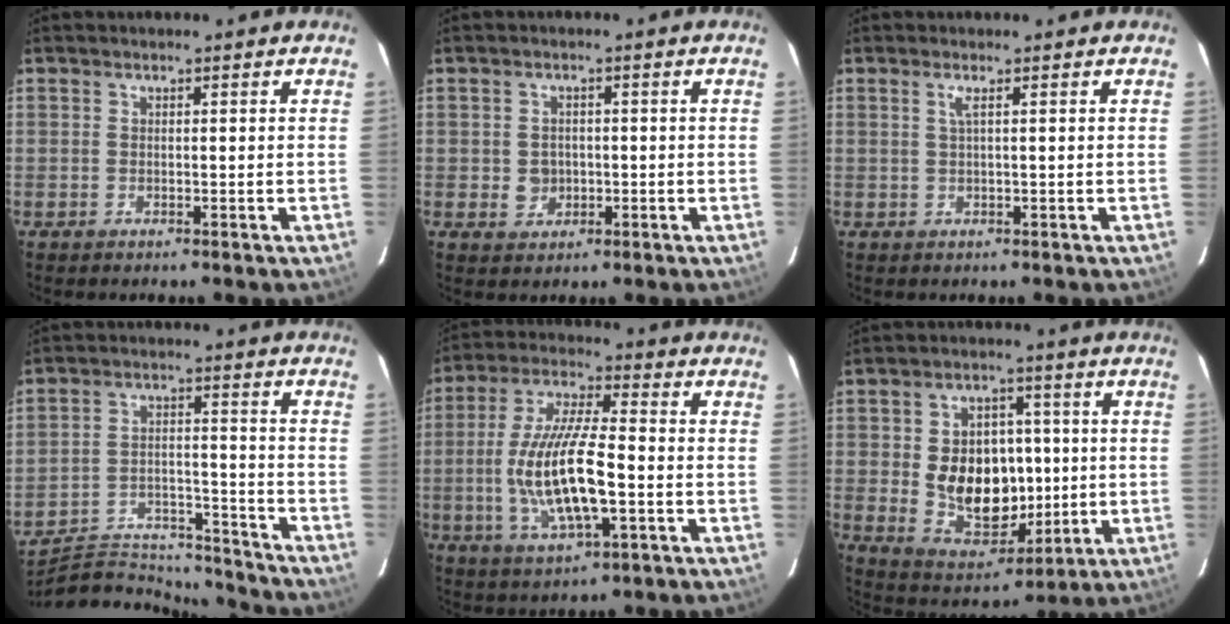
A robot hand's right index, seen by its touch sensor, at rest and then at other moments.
{"total": 3.4, "force": [-0.4, 3.2, 1.1], "torque": [-0.023, 0.006, 0.001]}
{"total": 1.2, "force": [0.4, -0.4, 1.1], "torque": [-0.020, 0.001, 0.005]}
{"total": 18.8, "force": [-17.9, 4.5, 3.6], "torque": [-0.080, 0.027, -0.259]}
{"total": 15.5, "force": [-3.0, 4.5, 14.6], "torque": [-0.296, -0.008, -0.049]}
{"total": 14.6, "force": [-0.5, 10.9, 9.7], "torque": [-0.192, 0.000, 0.018]}